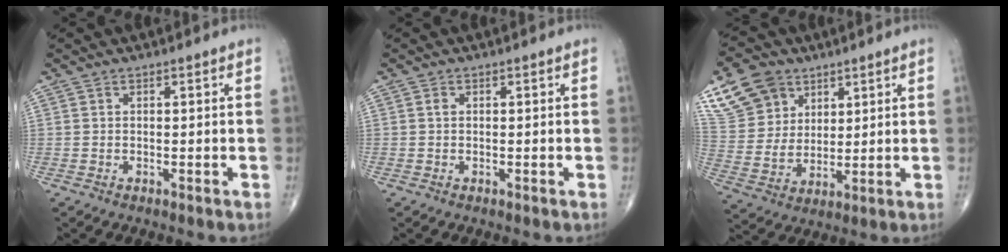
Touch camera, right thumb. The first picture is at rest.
{"total": 0.6, "force": [0.1, 0.5, 0.3], "torque": [-0.006, 0.001, 0.000]}
{"total": 13.4, "force": [7.6, 9.6, 5.2], "torque": [-0.079, -0.018, 0.156]}